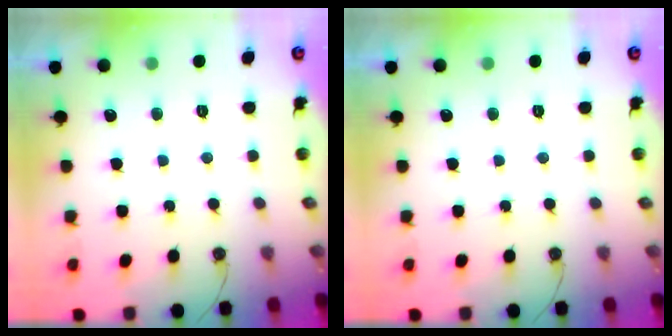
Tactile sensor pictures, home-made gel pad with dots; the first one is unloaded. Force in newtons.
{"total": 0.0}